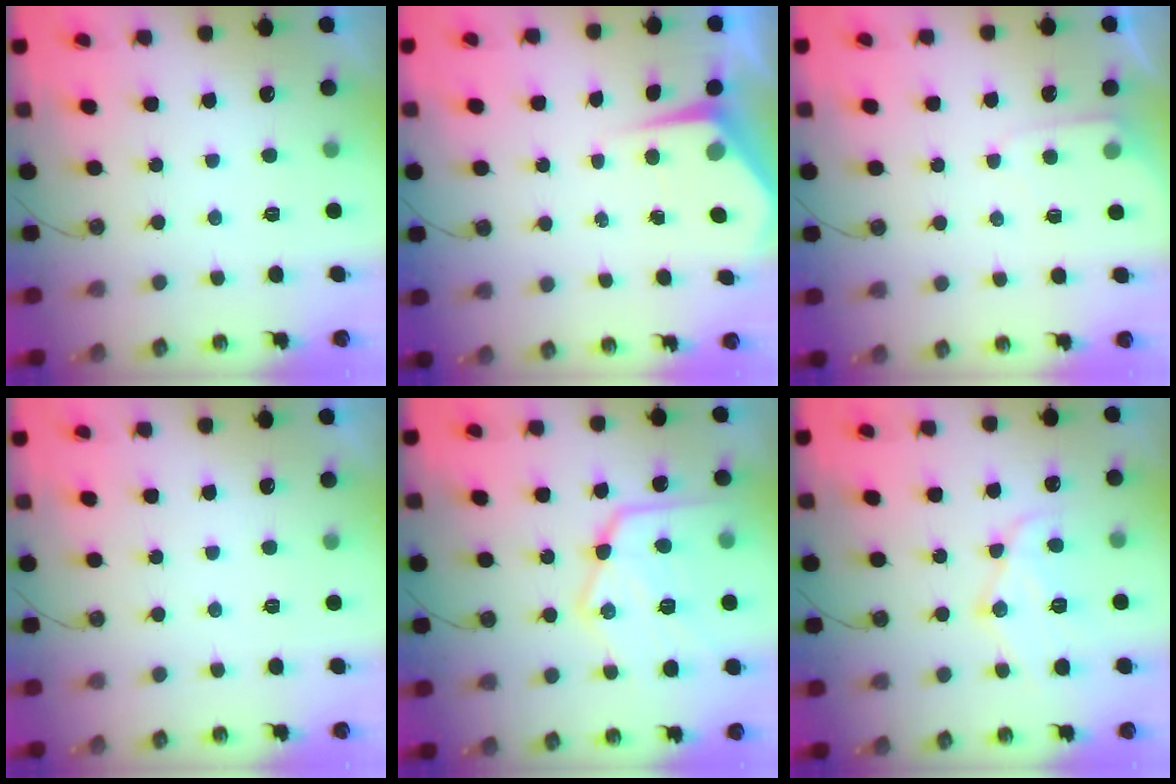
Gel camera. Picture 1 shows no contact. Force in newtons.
{"total": 4.4, "press": 4.3, "slide": 0.6}
{"total": 4.8, "press": 4.8, "slide": 0.7}
{"total": 0.0}
{"total": 20.6, "press": 20.6, "slide": 1.9}
{"total": 12.4, "press": 12.4, "slide": 1.1}